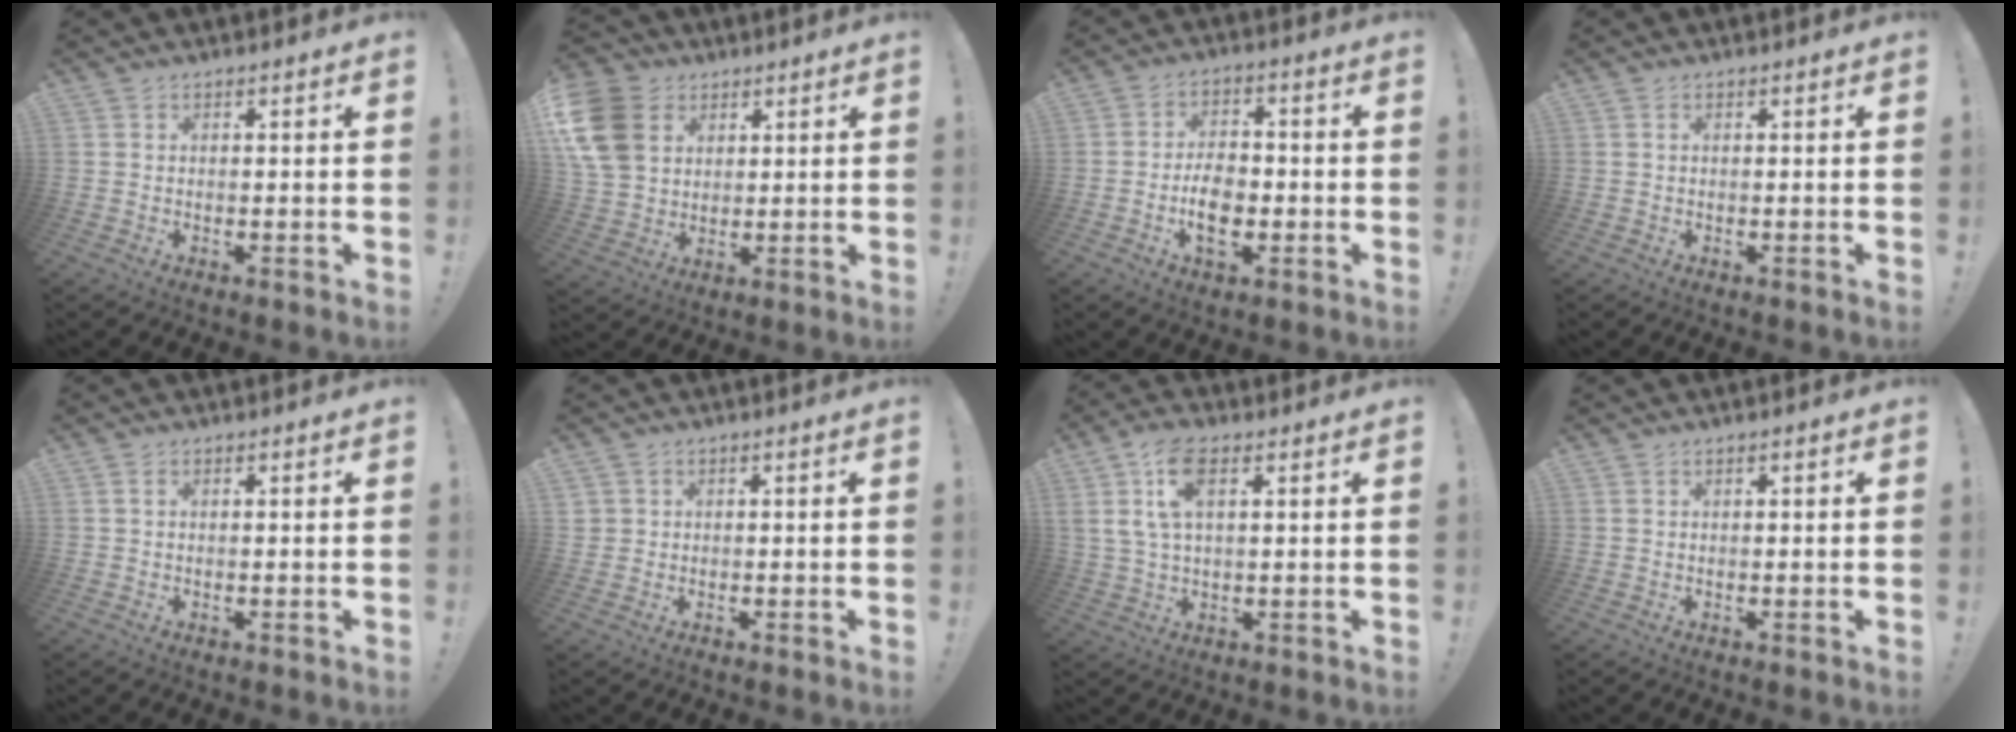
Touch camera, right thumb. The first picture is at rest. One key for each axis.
{"total": 15.3, "fx": 5.2, "fy": 12.0, "fz": 7.9, "tx": -0.138, "ty": -0.019, "tz": 0.105}
{"total": 8.8, "fx": -2.8, "fy": 5.7, "fz": 6.0, "tx": -0.103, "ty": 0.011, "tz": -0.048}
{"total": 0.0}
{"total": 0.7, "fx": 0.2, "fy": 0.1, "fz": 0.6, "tx": -0.016, "ty": 0.002, "tz": 0.004}
{"total": 1.6, "fx": 0.2, "fy": 1.5, "fz": 0.3, "tx": -0.006, "ty": 0.000, "tz": 0.003}
{"total": 9.1, "fx": 3.5, "fy": 4.0, "fz": 7.4, "tx": -0.138, "ty": 0.005, "tz": 0.065}
{"total": 0.6, "fx": 0.1, "fy": 0.1, "fz": 0.6, "tx": -0.006, "ty": -0.001, "tz": 0.000}